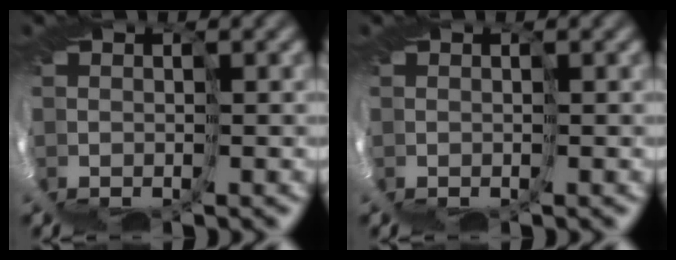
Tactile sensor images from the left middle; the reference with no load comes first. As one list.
[{"total": 0.0}]